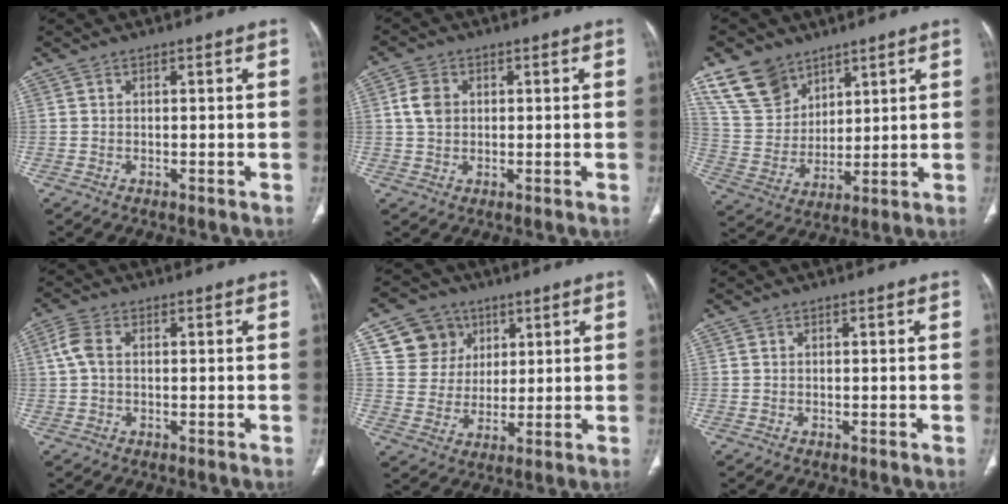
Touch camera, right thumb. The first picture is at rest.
{"total": 4.5, "force": [0.9, 3.5, 2.6], "torque": [-0.042, 0.005, 0.016]}
{"total": 12.1, "force": [8.3, 7.9, 3.9], "torque": [-0.053, -0.035, 0.179]}
{"total": 4.0, "force": [0.6, 2.5, 3.1], "torque": [-0.077, 0.015, 0.010]}
{"total": 10.1, "force": [4.6, 8.8, 2.2], "torque": [-0.006, -0.016, 0.088]}
{"total": 0.0}